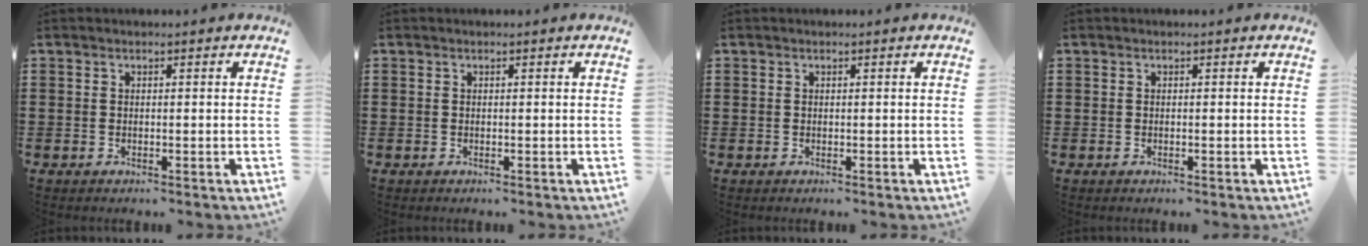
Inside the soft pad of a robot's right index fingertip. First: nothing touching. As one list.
[{"total": 0.0}, {"total": 0.0}, {"total": 0.0}]